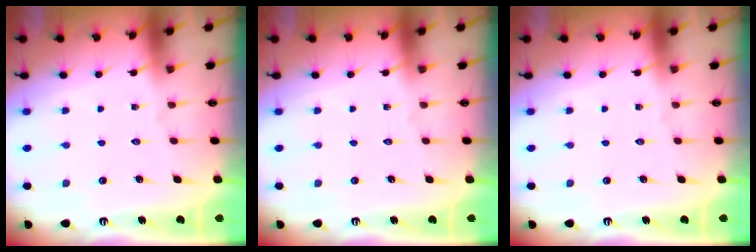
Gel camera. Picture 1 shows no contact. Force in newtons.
{"total": 0.0}
{"total": 0.0}